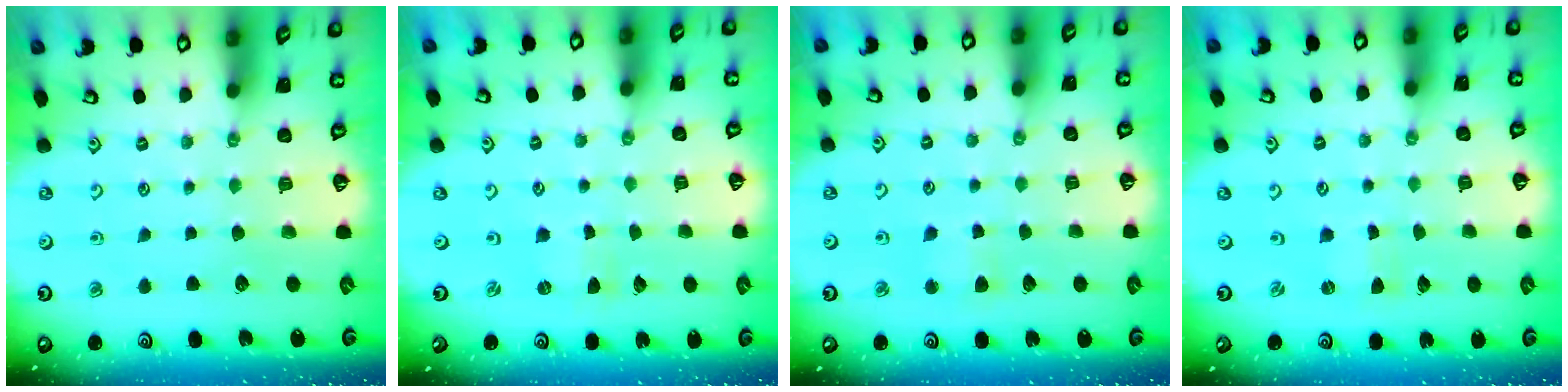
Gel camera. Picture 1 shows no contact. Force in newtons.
{"total": 0.0}
{"total": 3.4, "press": 3.4, "slide": 0.6}
{"total": 0.0}